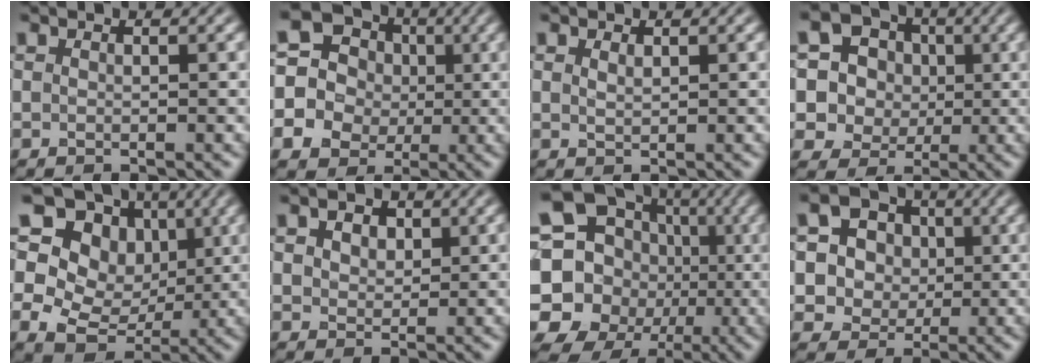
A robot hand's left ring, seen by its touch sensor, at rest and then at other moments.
{"total": 14.2, "force": [0.0, 13.5, 4.3], "torque": [-0.125, 0.008, -0.030]}
{"total": 0.9, "force": [0.6, 0.4, 0.5], "torque": [-0.012, -0.002, 0.013]}
{"total": 14.0, "force": [3.4, 12.7, 5.0], "torque": [-0.144, 0.042, 0.047]}
{"total": 11.6, "force": [3.8, 9.4, 5.6], "torque": [-0.125, 0.040, 0.043]}
{"total": 3.8, "force": [1.9, 2.5, 2.1], "torque": [-0.042, 0.011, 0.019]}
{"total": 21.1, "force": [-2.1, 19.3, 8.3], "torque": [-0.166, 0.007, -0.071]}
{"total": 8.4, "force": [2.3, 7.3, 3.5], "torque": [-0.076, 0.025, 0.028]}